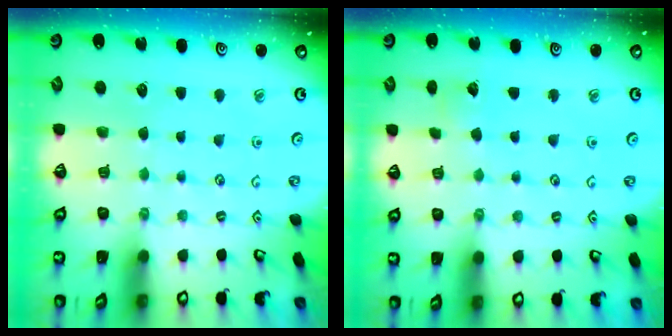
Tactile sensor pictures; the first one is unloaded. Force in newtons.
{"total": 2.8, "press": 2.8, "slide": 0.2}